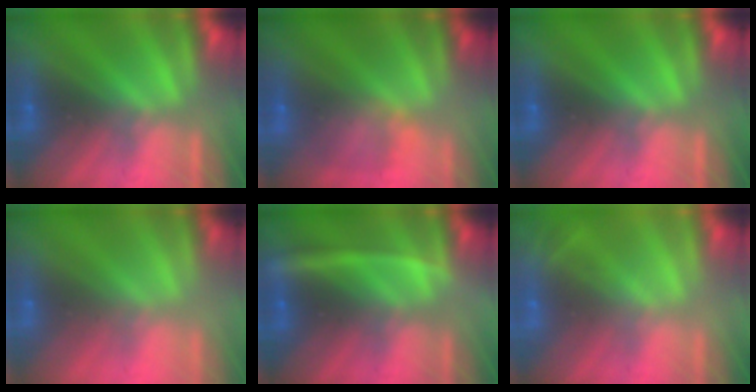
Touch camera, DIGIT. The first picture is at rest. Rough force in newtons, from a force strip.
{"total": 8.5}
{"total": 0.0}
{"total": 2.3}
{"total": 3.3}
{"total": 2.0}